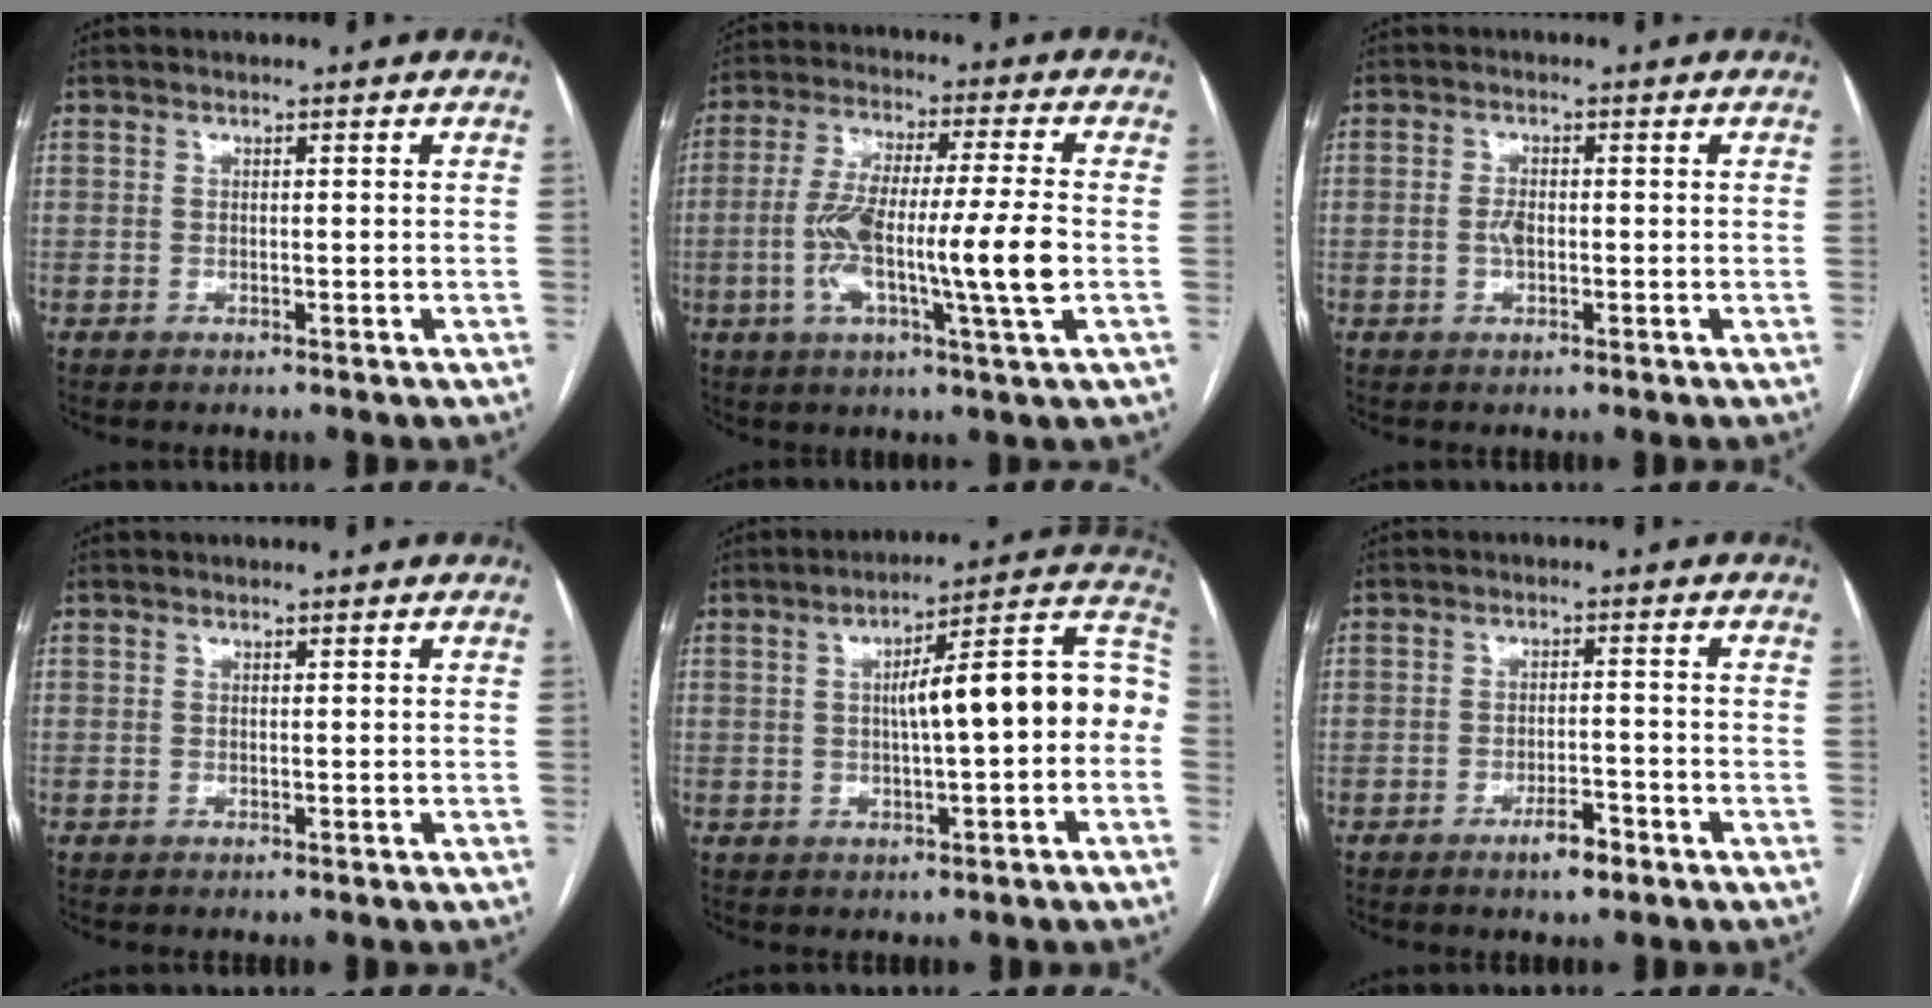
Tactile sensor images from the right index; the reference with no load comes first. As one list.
[{"total": 14.2, "force": [-2.4, 0.5, 14.0], "torque": [-0.263, 0.001, -0.049]}, {"total": 2.2, "force": [-0.3, 1.0, 1.9], "torque": [-0.040, 0.002, -0.006]}, {"total": 0.0}, {"total": 14.3, "force": [0.0, 2.7, 14.0], "torque": [-0.189, 0.053, 0.002]}, {"total": 3.6, "force": [-2.5, 1.1, 2.5], "torque": [-0.037, 0.004, -0.040]}]